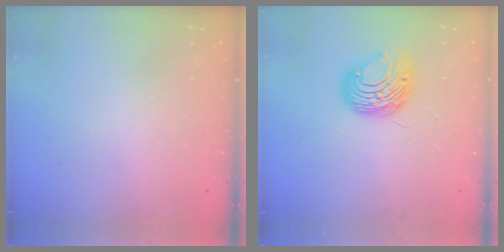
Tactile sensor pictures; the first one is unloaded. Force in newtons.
{"total": 8.8, "press": 8.7, "slide": 0.5}